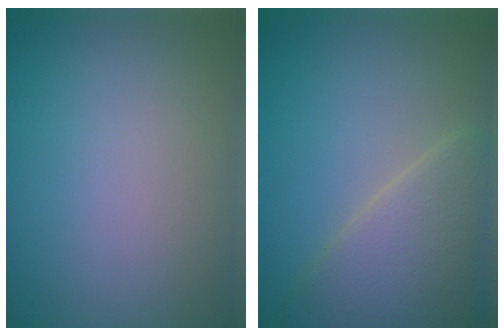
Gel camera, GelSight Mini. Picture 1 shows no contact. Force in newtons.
{"total": 4.9, "press": 4.9, "slide": 0.3}